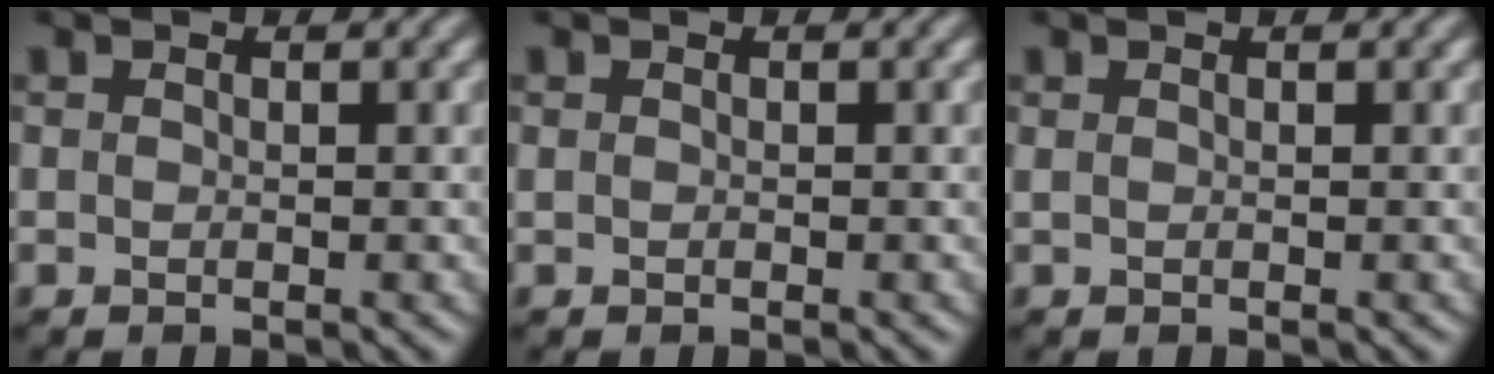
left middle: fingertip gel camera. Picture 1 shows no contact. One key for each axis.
{"total": 0.0}
{"total": 0.6, "fx": 0.4, "fy": 0.2, "fz": 0.4, "tx": -0.003, "ty": -0.002, "tz": 0.004}